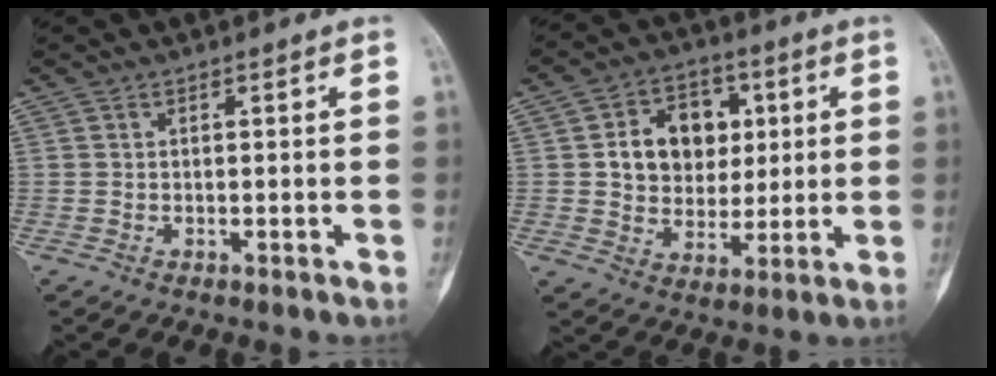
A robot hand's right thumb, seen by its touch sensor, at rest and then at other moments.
{"total": 12.5, "force": [2.5, 9.9, 7.2], "torque": [-0.063, 0.002, 0.042]}